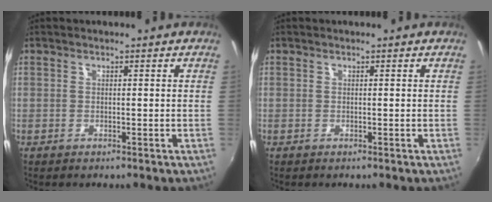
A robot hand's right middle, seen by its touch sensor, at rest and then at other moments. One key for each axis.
{"total": 0.0}